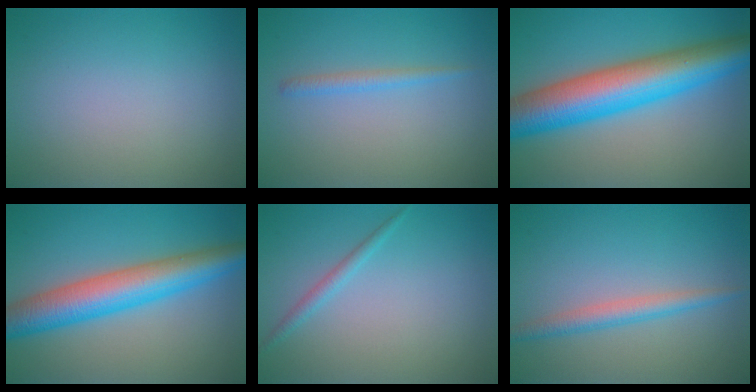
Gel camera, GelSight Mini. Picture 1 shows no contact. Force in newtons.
{"total": 1.3, "press": 1.3, "slide": 0.0}
{"total": 10.8, "press": 10.8, "slide": 0.2}
{"total": 7.5, "press": 7.5, "slide": 0.1}
{"total": 1.3, "press": 1.3, "slide": 0.0}
{"total": 2.3, "press": 2.3, "slide": 0.1}